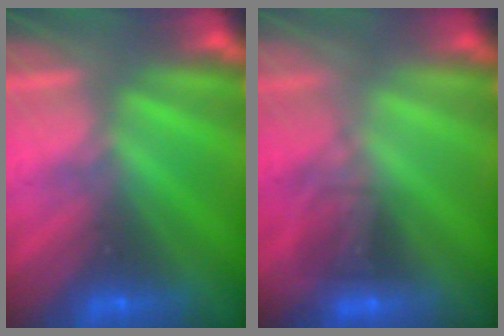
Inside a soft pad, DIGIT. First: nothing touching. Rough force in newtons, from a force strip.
{"total": 1.7}